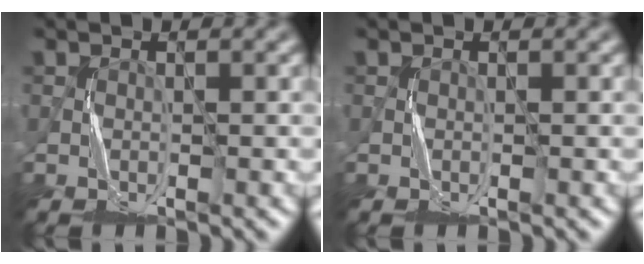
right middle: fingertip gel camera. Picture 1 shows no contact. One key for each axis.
{"total": 0.0}